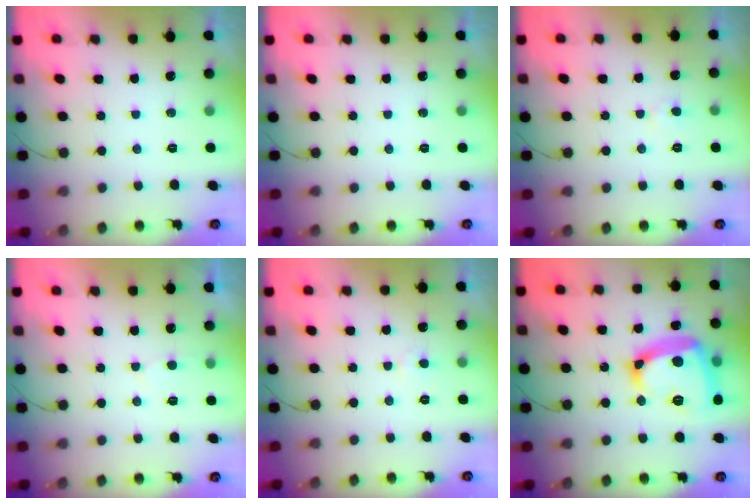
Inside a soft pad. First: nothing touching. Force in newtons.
{"total": 0.0}
{"total": 2.2, "press": 2.2, "slide": 0.2}
{"total": 2.3, "press": 2.3, "slide": 0.2}
{"total": 2.6, "press": 2.6, "slide": 0.3}
{"total": 19.9, "press": 19.9, "slide": 1.7}